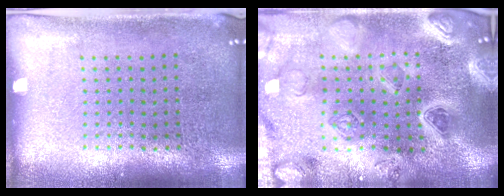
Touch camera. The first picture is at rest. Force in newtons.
{"total": 4.2, "press": 3.7, "slide": 1.8}